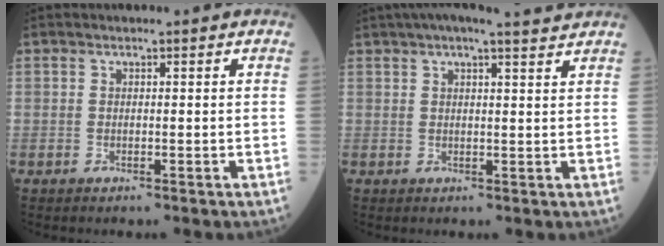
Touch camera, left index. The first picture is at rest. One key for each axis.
{"total": 9.5, "fx": 8.2, "fy": 0.6, "fz": 4.7, "tx": -0.073, "ty": 0.026, "tz": 0.100}